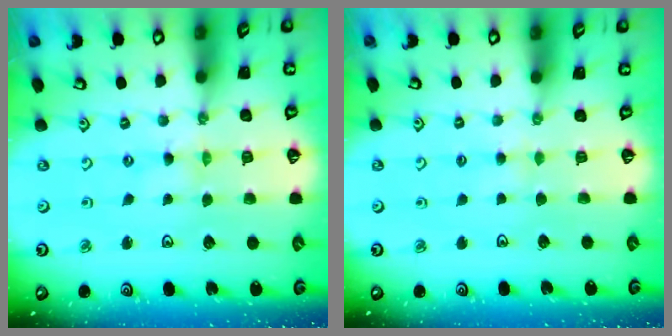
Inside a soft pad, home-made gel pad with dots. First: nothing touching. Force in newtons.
{"total": 2.7, "press": 2.6, "slide": 0.4}